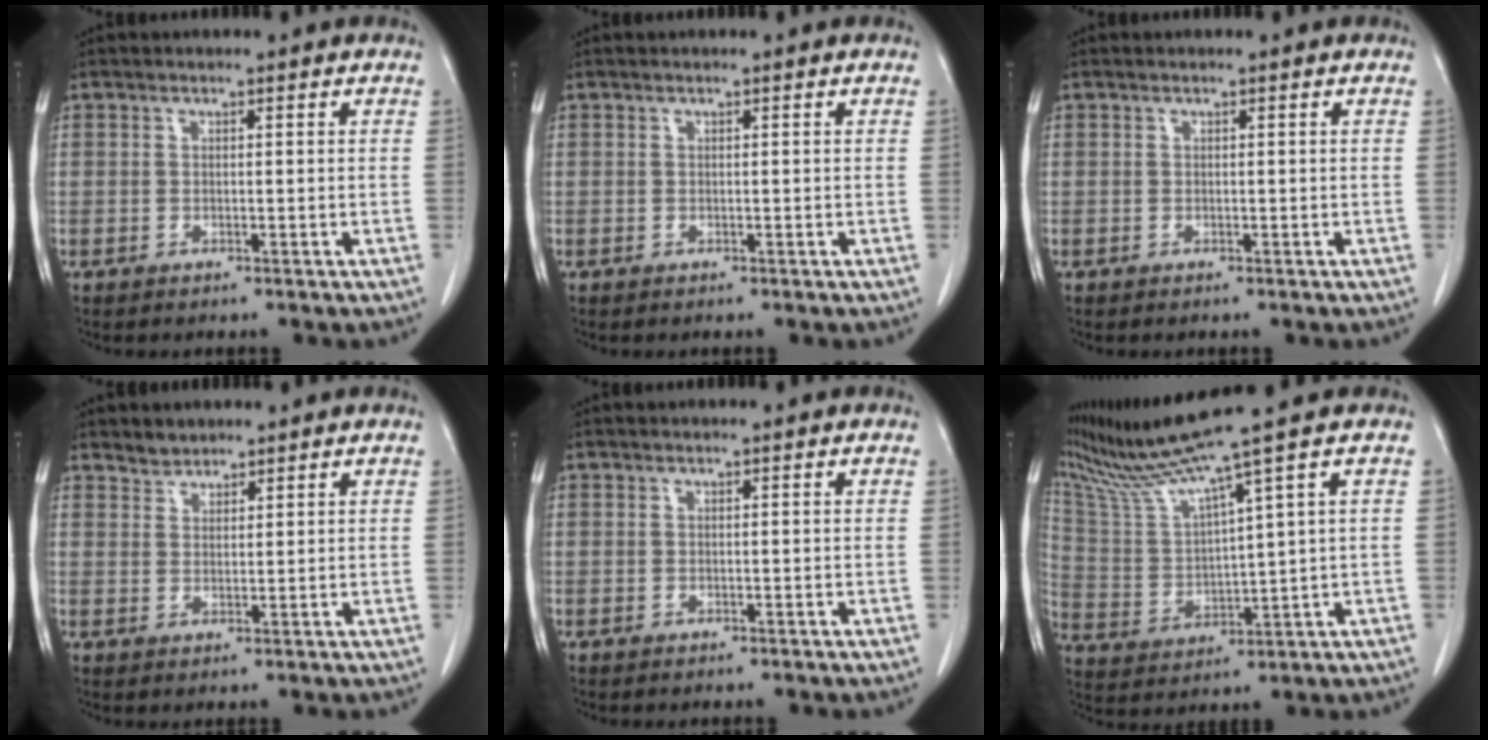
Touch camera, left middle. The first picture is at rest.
{"total": 0.0}
{"total": 0.0}
{"total": 2.3, "force": [2.0, 1.0, 0.0], "torque": [0.001, 0.003, 0.036]}
{"total": 0.0}
{"total": 10.2, "force": [8.4, -2.9, 4.9], "torque": [-0.104, -0.010, 0.169]}